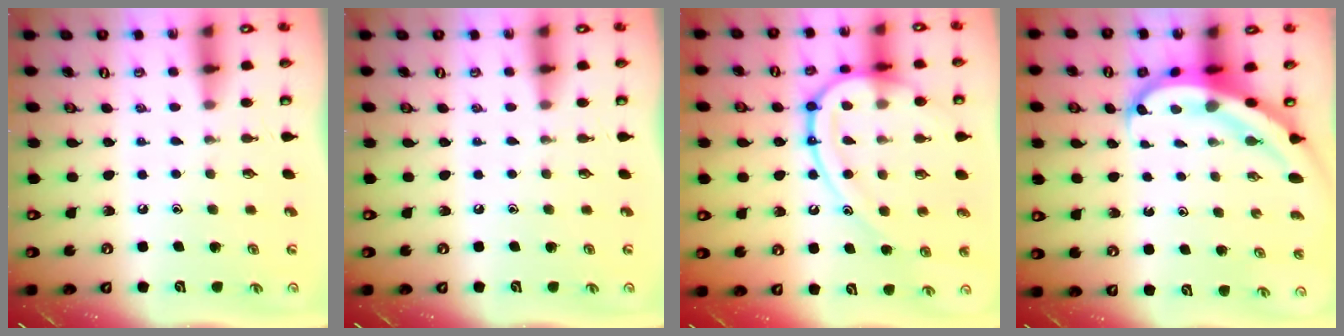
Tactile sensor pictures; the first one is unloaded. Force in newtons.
{"total": 0.0}
{"total": 17.9, "press": 17.8, "slide": 2.1}
{"total": 7.0, "press": 6.8, "slide": 1.7}